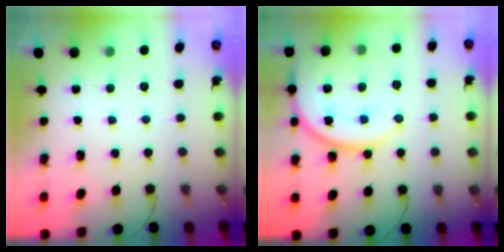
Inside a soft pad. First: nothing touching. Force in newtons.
{"total": 15.9, "press": 15.6, "slide": 2.7}